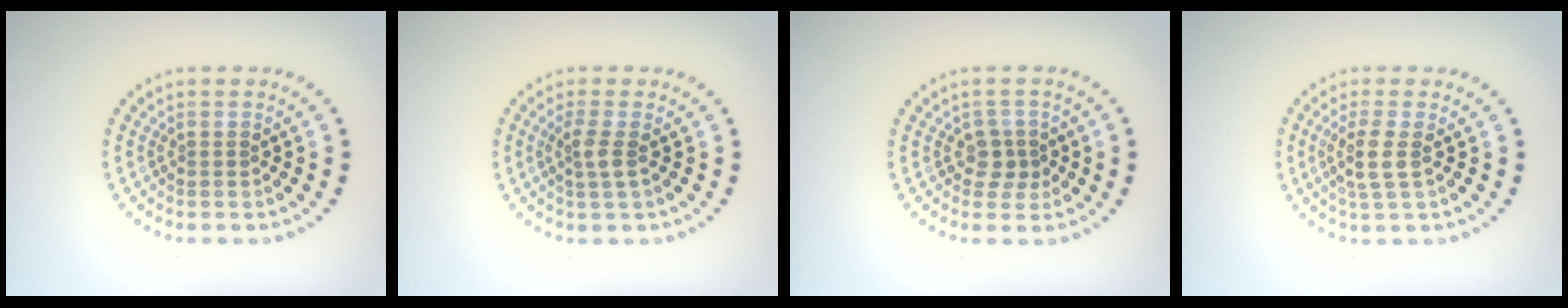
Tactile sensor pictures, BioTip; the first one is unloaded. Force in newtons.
{"total": 1.7, "press": 1.4, "slide": 1.0}
{"total": 1.6, "press": 1.4, "slide": 0.8}
{"total": 2.4, "press": 2.1, "slide": 1.2}